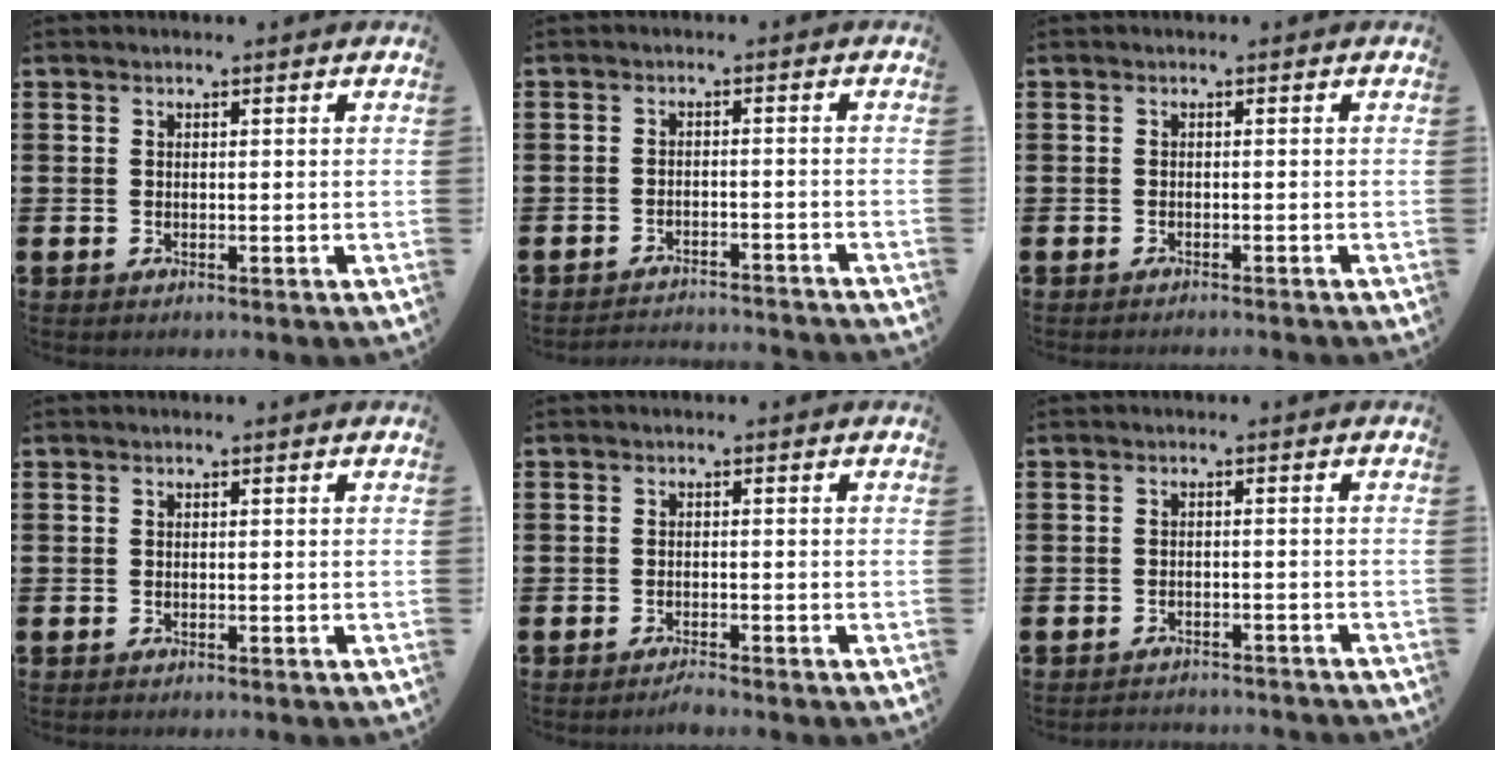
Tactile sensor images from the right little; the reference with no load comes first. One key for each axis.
{"total": 2.4, "fx": -2.4, "fy": -0.2, "fz": -0.1, "tx": -0.002, "ty": 0.004, "tz": -0.051}
{"total": 0.7, "fx": -0.6, "fy": -0.2, "fz": 0.0, "tx": 0.001, "ty": -0.001, "tz": -0.014}
{"total": 0.0}
{"total": 1.1, "fx": -1.1, "fy": 0.0, "fz": 0.3, "tx": -0.007, "ty": -0.001, "tz": -0.021}
{"total": 1.6, "fx": -1.6, "fy": -0.1, "fz": -0.2, "tx": -0.002, "ty": 0.005, "tz": -0.034}